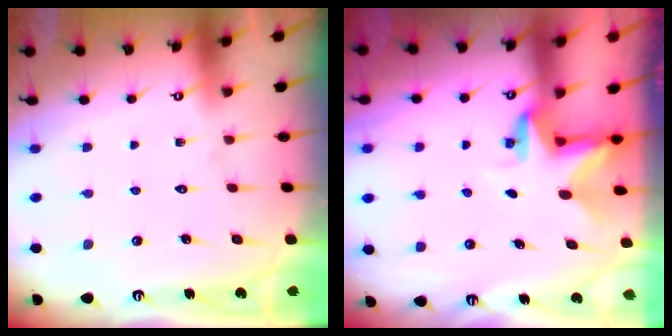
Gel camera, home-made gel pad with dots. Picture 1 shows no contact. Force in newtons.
{"total": 2.8, "press": 2.8, "slide": 0.2}